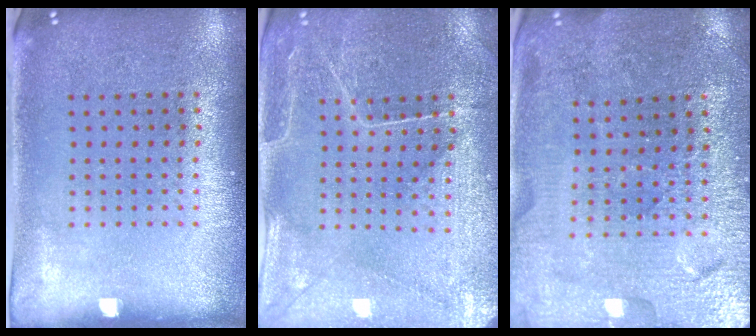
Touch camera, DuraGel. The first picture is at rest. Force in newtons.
{"total": 0.8, "press": 0.7, "slide": 0.4}
{"total": 3.2, "press": 3.2, "slide": 0.1}